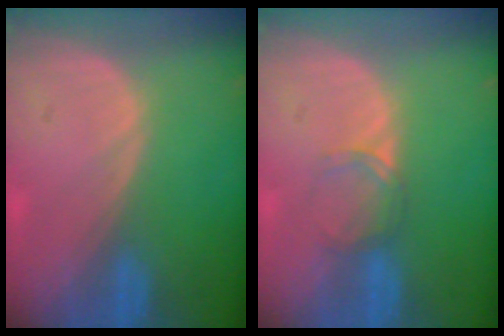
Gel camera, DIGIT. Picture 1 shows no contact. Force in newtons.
{"total": 2.2, "press": 2.2, "slide": 0.2}